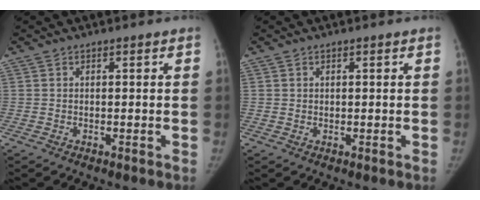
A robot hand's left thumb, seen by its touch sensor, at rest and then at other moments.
{"total": 0.6, "force": [0.2, 0.5, 0.1], "torque": [0.006, 0.000, 0.002]}